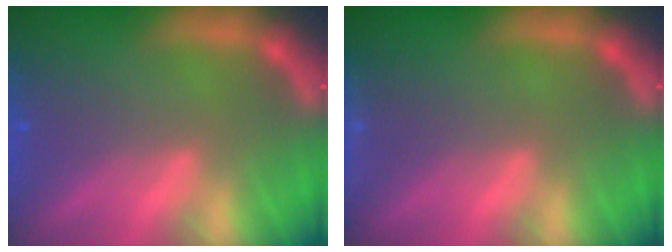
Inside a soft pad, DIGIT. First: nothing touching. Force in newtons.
{"total": 1.4}